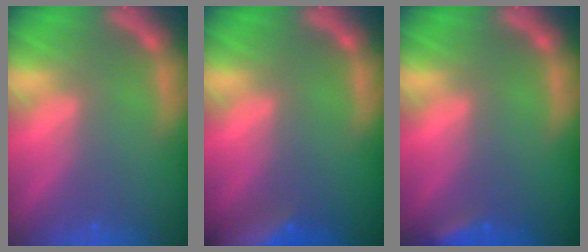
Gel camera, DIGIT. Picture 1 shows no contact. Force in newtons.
{"total": 8.9}
{"total": 2.4}